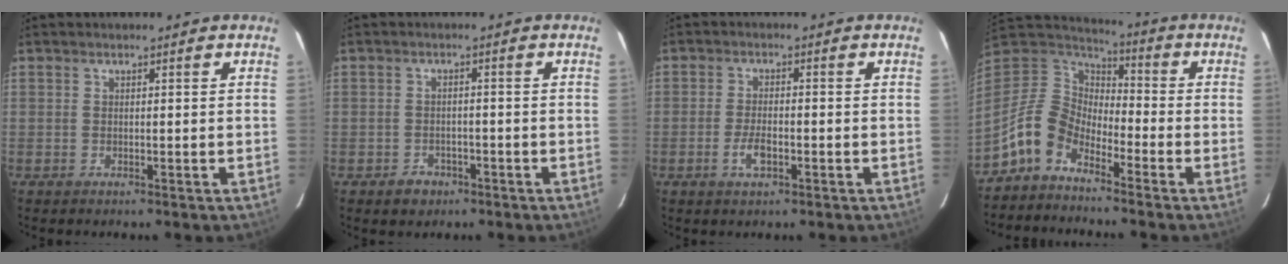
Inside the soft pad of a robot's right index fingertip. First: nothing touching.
{"total": 3.6, "force": [-2.1, 2.9, 0.5], "torque": [-0.019, 0.009, -0.026]}
{"total": 4.0, "force": [-1.7, 1.6, 3.2], "torque": [-0.068, -0.001, -0.031]}
{"total": 10.5, "force": [-7.0, 5.9, 5.0], "torque": [-0.108, 0.020, -0.149]}